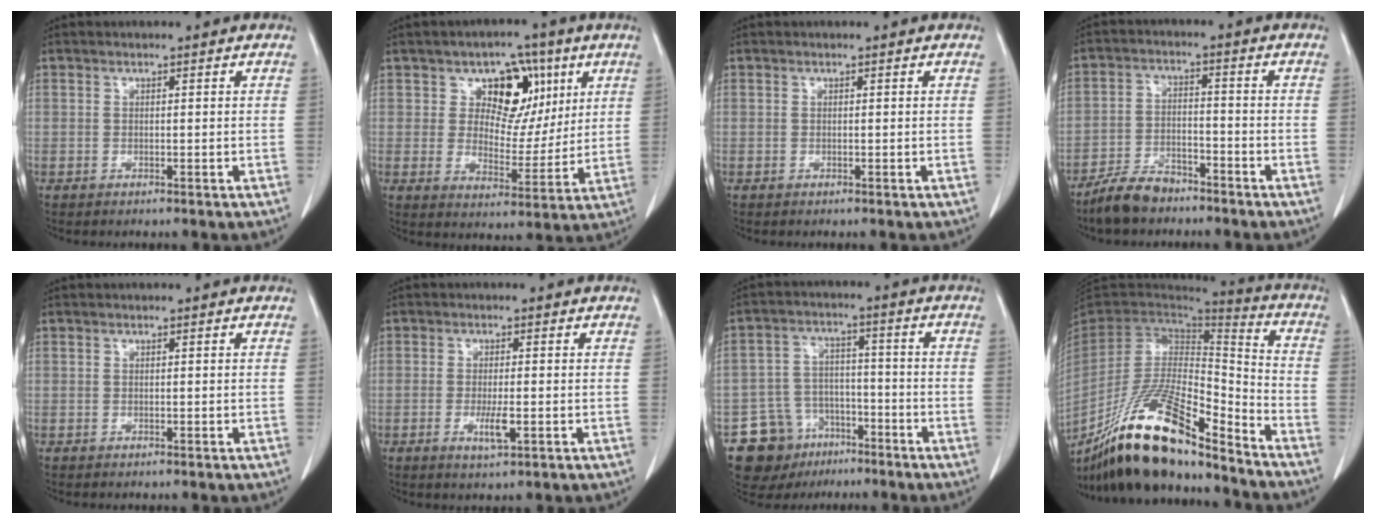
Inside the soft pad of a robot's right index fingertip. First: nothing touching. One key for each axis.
{"total": 9.5, "fx": 4.1, "fy": 6.4, "fz": 5.6, "tx": -0.070, "ty": 0.015, "tz": 0.068}
{"total": 0.0}
{"total": 6.7, "fx": -5.7, "fy": 2.3, "fz": 2.7, "tx": -0.058, "ty": -0.008, "tz": -0.105}
{"total": 0.0}
{"total": 3.5, "fx": -1.1, "fy": 0.6, "fz": 3.3, "tx": -0.064, "ty": -0.006, "tz": -0.015}
{"total": 10.3, "fx": -6.4, "fy": 7.9, "fz": 1.9, "tx": -0.037, "ty": 0.039, "tz": -0.098}
{"total": 23.1, "fx": -17.6, "fy": 3.9, "fz": 14.4, "tx": -0.270, "ty": -0.013, "tz": -0.322}